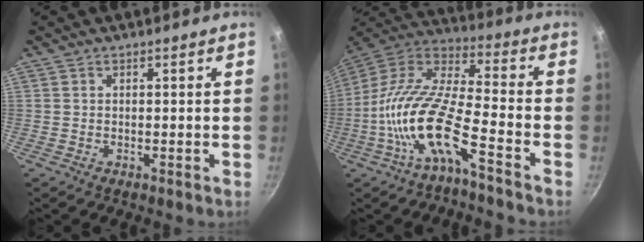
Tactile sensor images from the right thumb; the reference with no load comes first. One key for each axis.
{"total": 15.9, "fx": -7.1, "fy": 4.2, "fz": 13.6, "tx": -0.261, "ty": 0.058, "tz": -0.151}